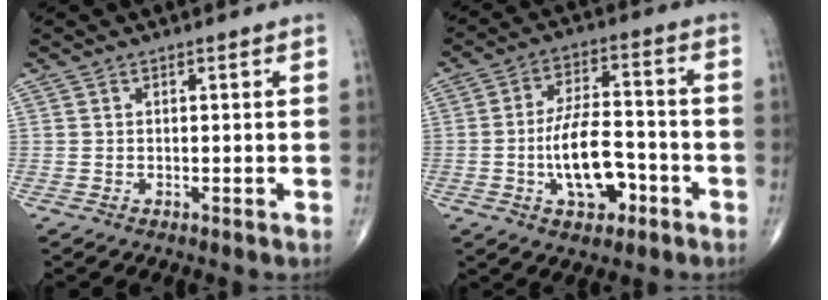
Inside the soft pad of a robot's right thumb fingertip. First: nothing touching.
{"total": 11.8, "force": [-3.7, 5.9, 9.6], "torque": [-0.154, 0.030, -0.061]}